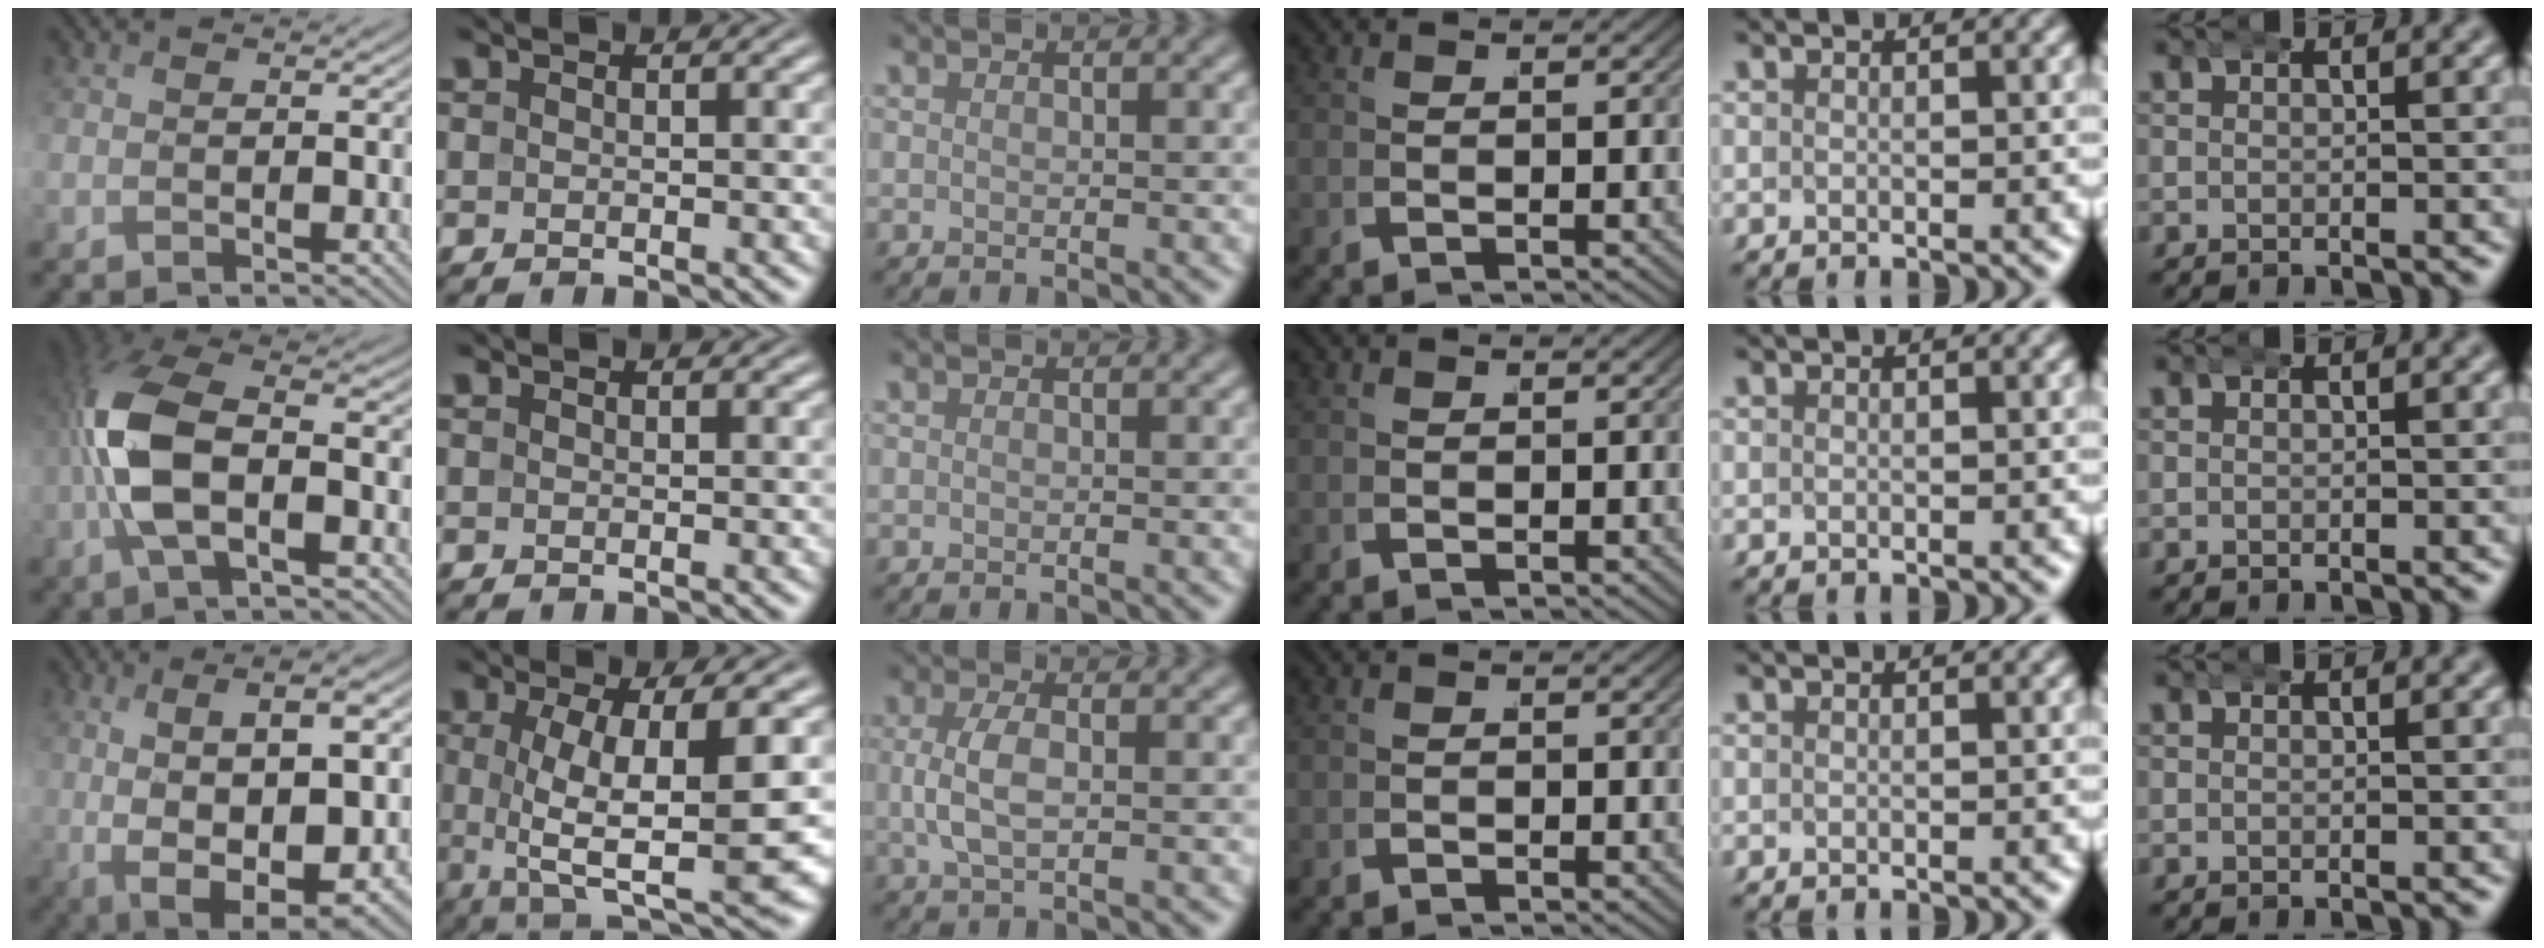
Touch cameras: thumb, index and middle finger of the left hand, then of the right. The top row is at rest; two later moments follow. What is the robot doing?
{"motion": "wrap", "object": "bandana"}